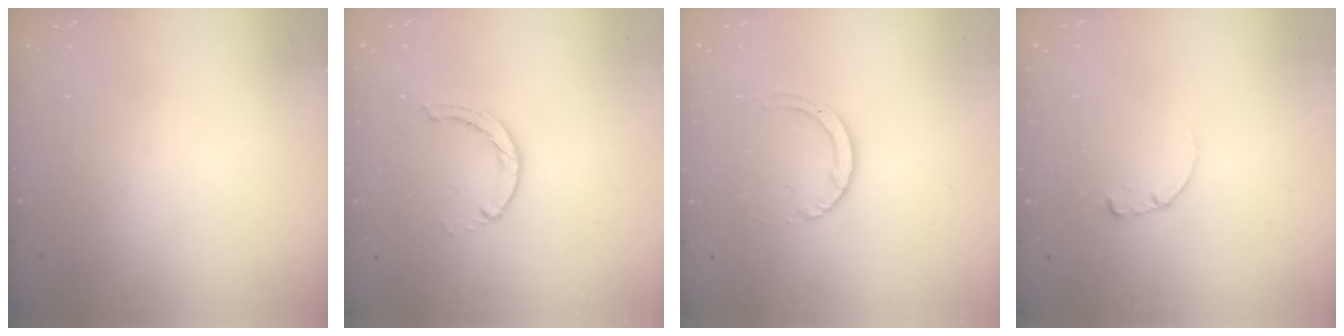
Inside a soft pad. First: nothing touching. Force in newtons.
{"total": 1.2, "press": 1.2, "slide": 0.2}
{"total": 3.6, "press": 3.6, "slide": 0.3}
{"total": 0.6, "press": 0.5, "slide": 0.2}